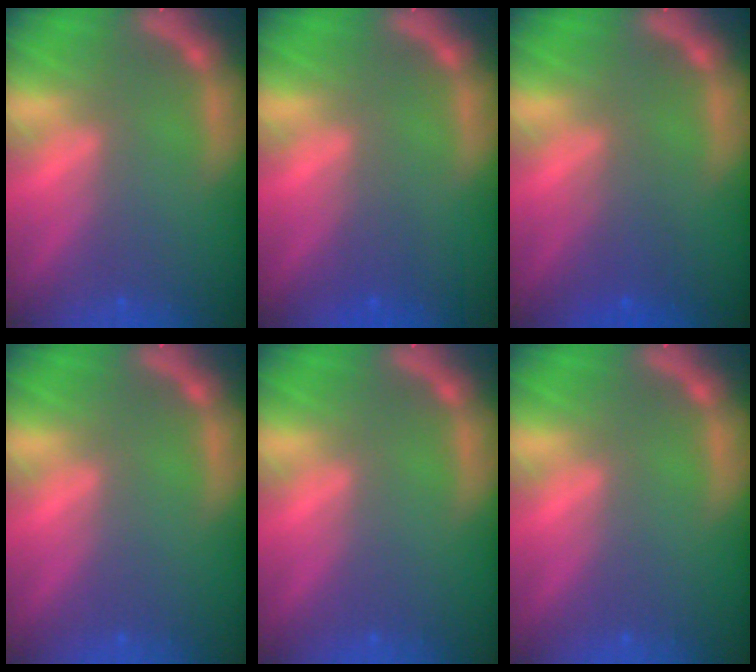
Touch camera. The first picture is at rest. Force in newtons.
{"total": 1.5}
{"total": 2.5}
{"total": 0.0}
{"total": 0.0}
{"total": 0.0}